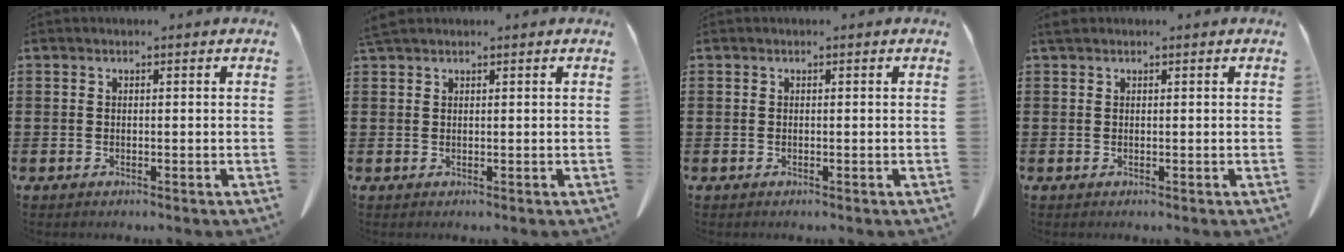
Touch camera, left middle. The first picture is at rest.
{"total": 1.5, "force": [1.3, 0.2, 0.7], "torque": [-0.017, -0.001, 0.026]}
{"total": 0.0}
{"total": 0.7, "force": [0.5, 0.3, 0.4], "torque": [-0.011, 0.000, 0.011]}